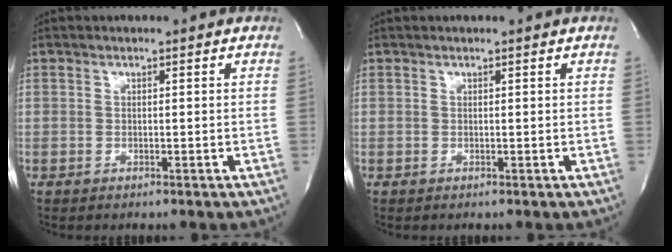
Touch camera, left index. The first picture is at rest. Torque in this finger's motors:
{"motor_torque": [0.11, -0.04, 0.02, -0.01]}